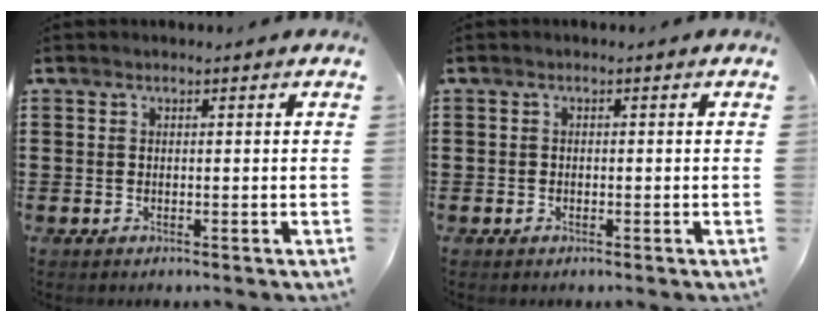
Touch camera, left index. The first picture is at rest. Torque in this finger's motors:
{"motor_torque": [-0.18, 0.07, -0.01, -0.01]}